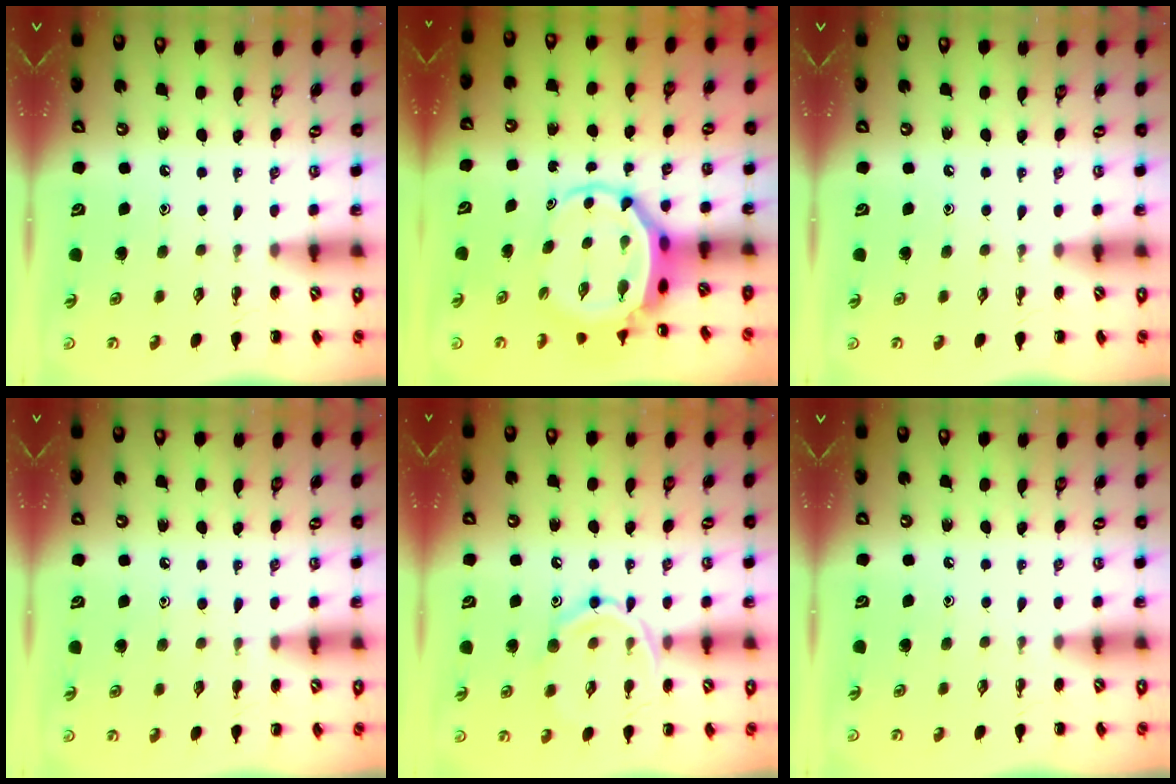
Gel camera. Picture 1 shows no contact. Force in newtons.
{"total": 5.3, "press": 5.0, "slide": 1.7}
{"total": 0.0}
{"total": 5.4, "press": 5.2, "slide": 1.6}
{"total": 13.0, "press": 13.0, "slide": 0.8}
{"total": 0.0}